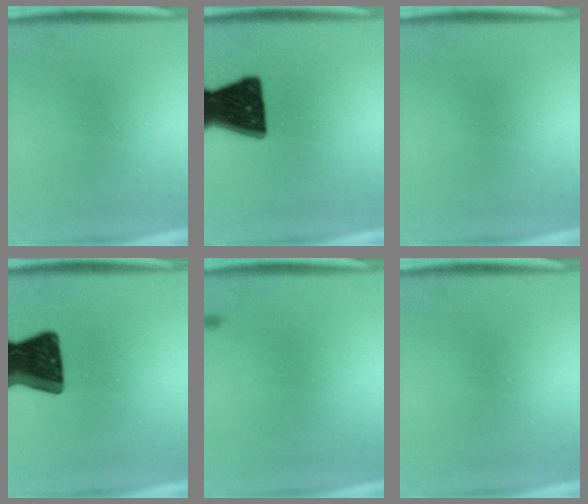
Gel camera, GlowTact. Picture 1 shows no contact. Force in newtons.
{"total": 19.7}
{"total": 0.0}
{"total": 16.2}
{"total": 0.6}
{"total": 0.0}